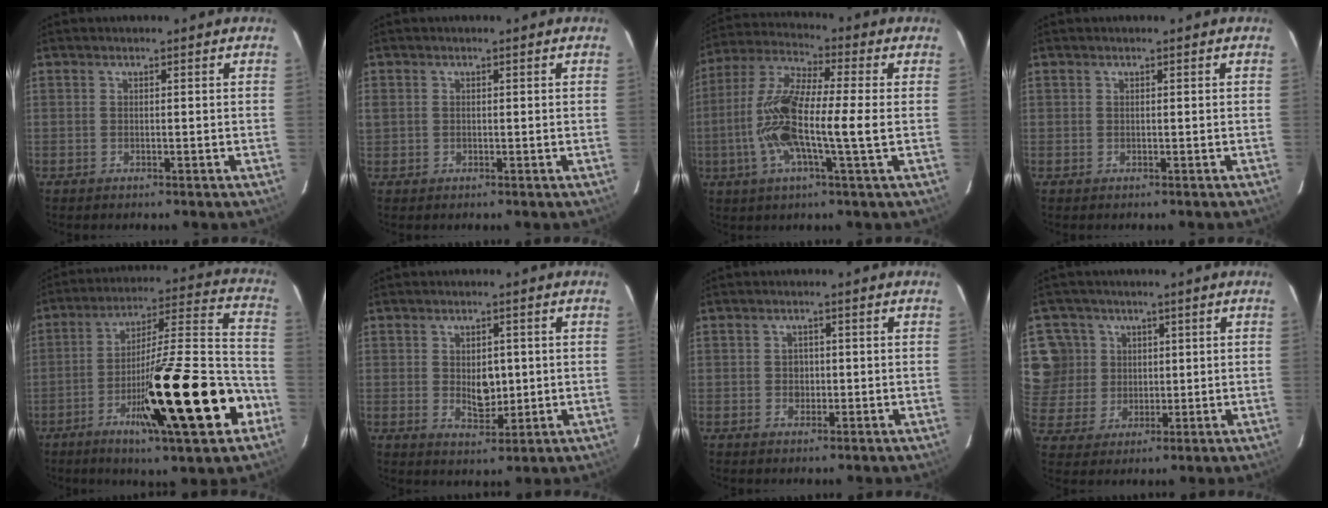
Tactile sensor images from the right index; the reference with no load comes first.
{"total": 1.6, "force": [0.3, 1.4, 0.7], "torque": [-0.030, 0.016, 0.012]}
{"total": 13.7, "force": [-1.6, 1.2, 13.5], "torque": [-0.278, 0.008, -0.040]}
{"total": 0.0}
{"total": 23.0, "force": [-9.2, 1.6, 21.1], "torque": [-0.306, -0.014, -0.144]}
{"total": 4.7, "force": [0.2, 2.7, 3.8], "torque": [-0.058, -0.003, 0.012]}
{"total": 1.7, "force": [-0.1, 1.4, 0.9], "torque": [-0.013, 0.003, 0.001]}
{"total": 9.9, "force": [3.3, 9.3, 1.1], "torque": [-0.037, 0.033, 0.075]}